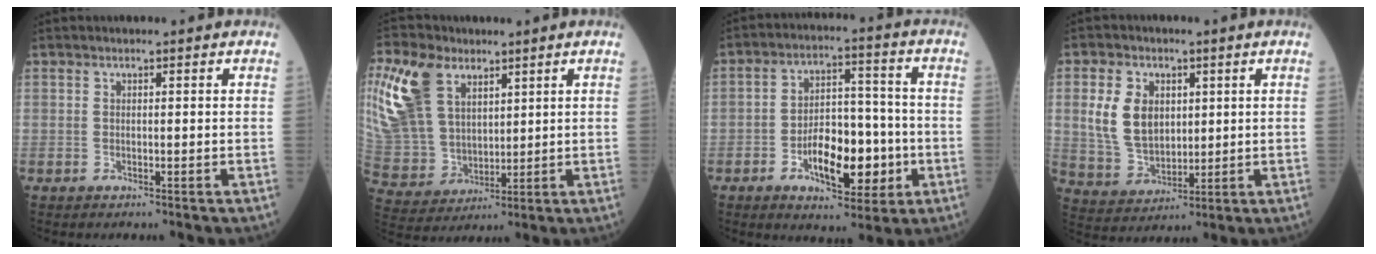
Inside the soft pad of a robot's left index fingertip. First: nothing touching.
{"total": 19.8, "force": [9.5, 12.7, 11.8], "torque": [-0.315, 0.031, 0.189]}
{"total": 11.8, "force": [-3.8, 5.6, 9.6], "torque": [-0.166, 0.014, -0.058]}
{"total": 9.0, "force": [2.1, 6.4, 5.9], "torque": [-0.137, 0.012, 0.050]}